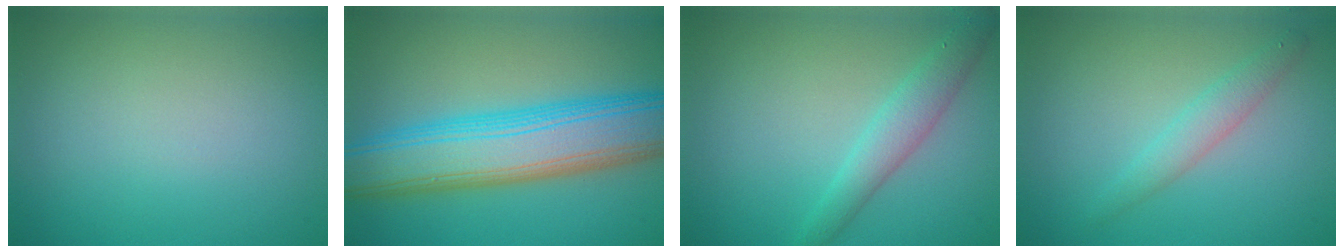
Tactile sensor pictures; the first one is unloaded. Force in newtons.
{"total": 10.3, "press": 10.3, "slide": 0.1}
{"total": 2.9, "press": 2.9, "slide": 0.1}
{"total": 2.0, "press": 2.0, "slide": 0.1}